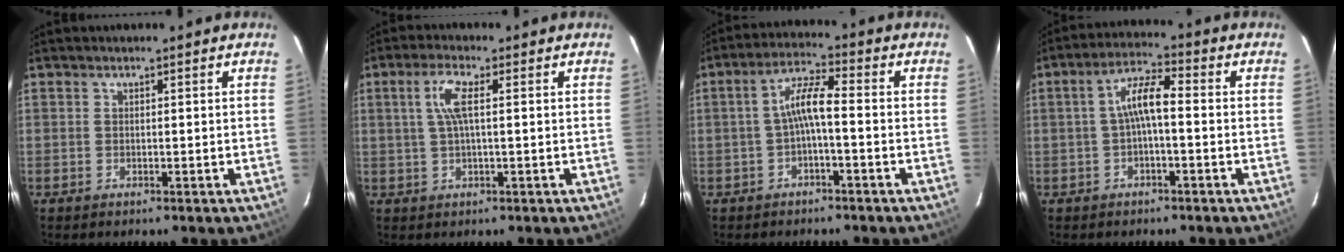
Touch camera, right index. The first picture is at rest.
{"total": 4.9, "force": [0.9, 0.8, 4.7], "torque": [-0.096, 0.006, 0.020]}
{"total": 5.3, "force": [-1.4, 0.8, 5.1], "torque": [-0.109, 0.016, -0.026]}
{"total": 5.7, "force": [-0.8, 1.4, 5.5], "torque": [-0.112, 0.018, -0.015]}